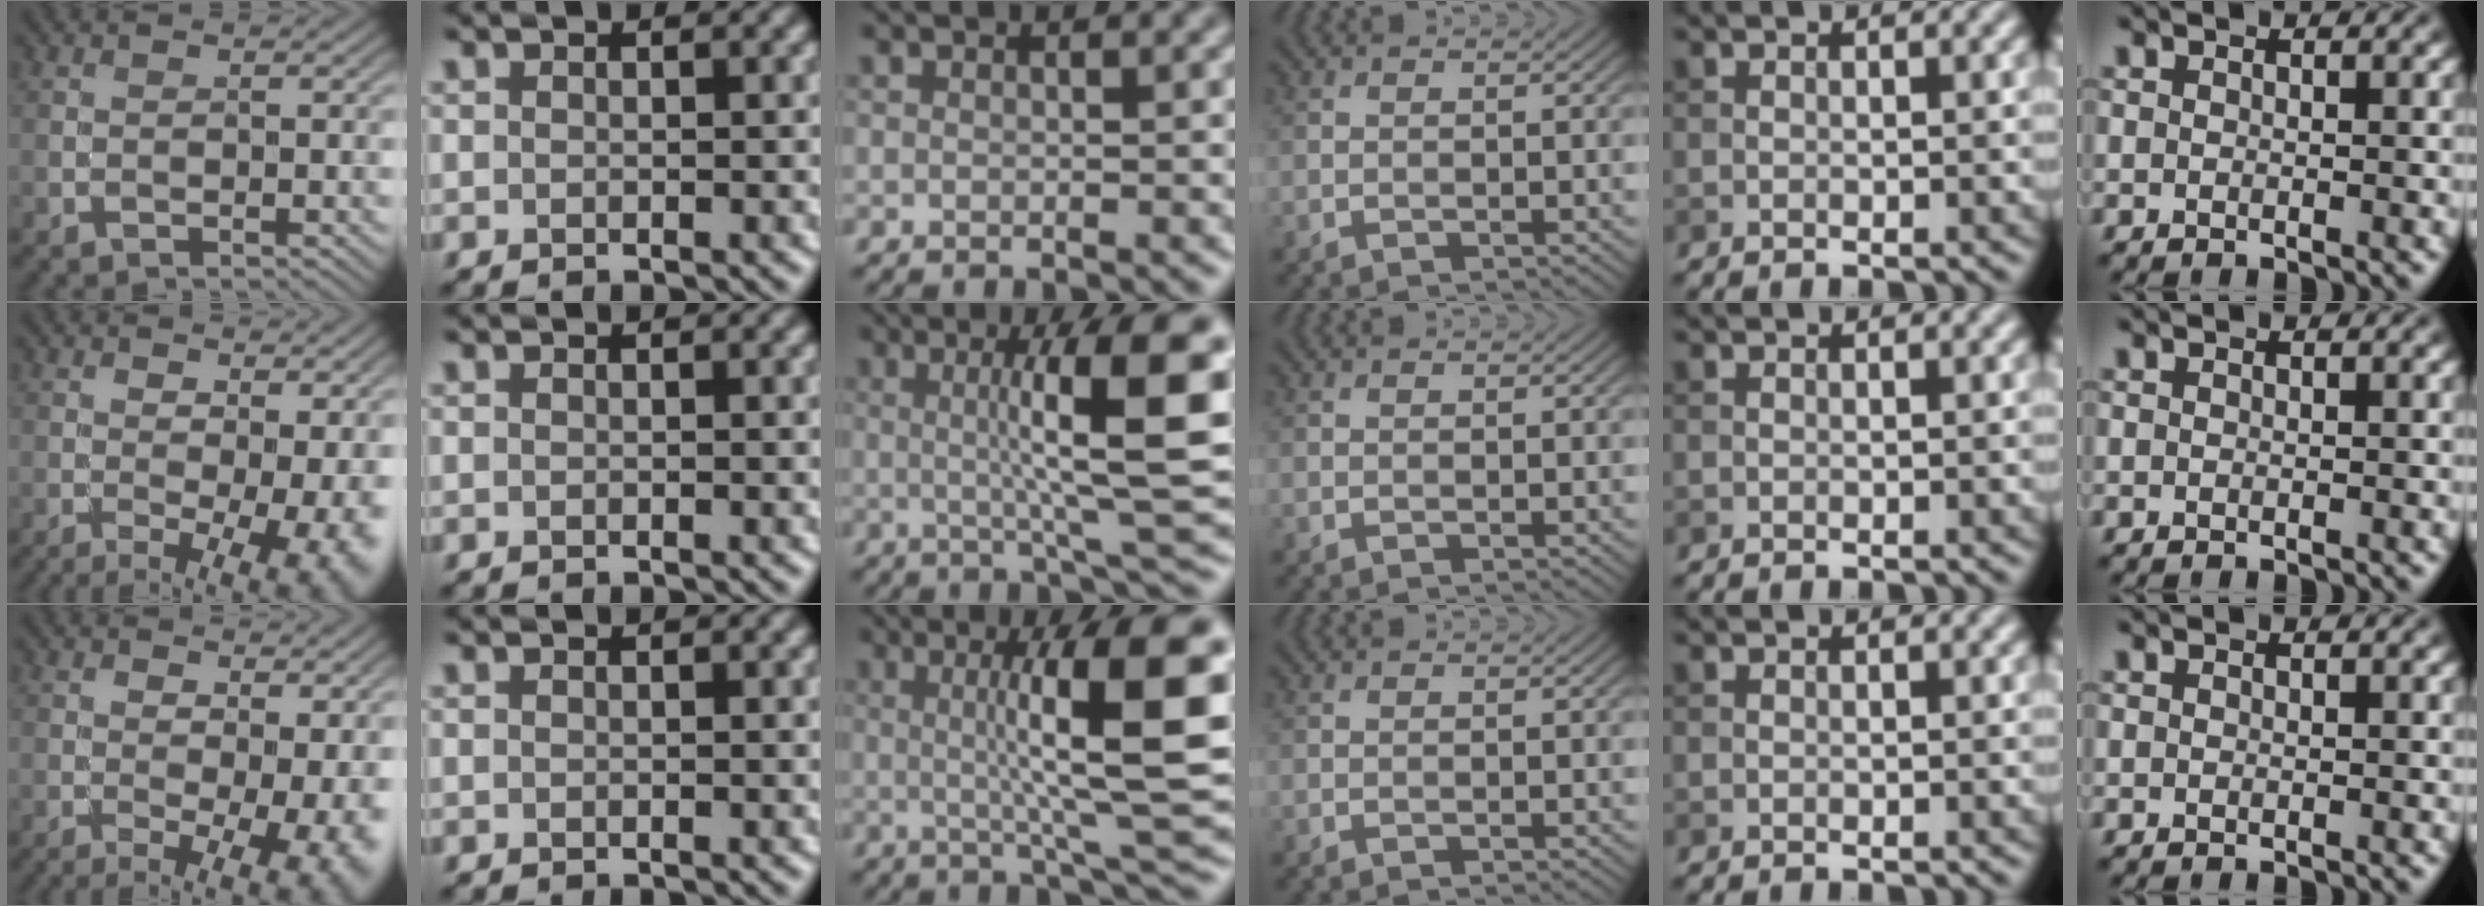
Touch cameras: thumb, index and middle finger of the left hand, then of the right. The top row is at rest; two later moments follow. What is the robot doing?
{"motion": "screw", "object": "dispenser bottle"}